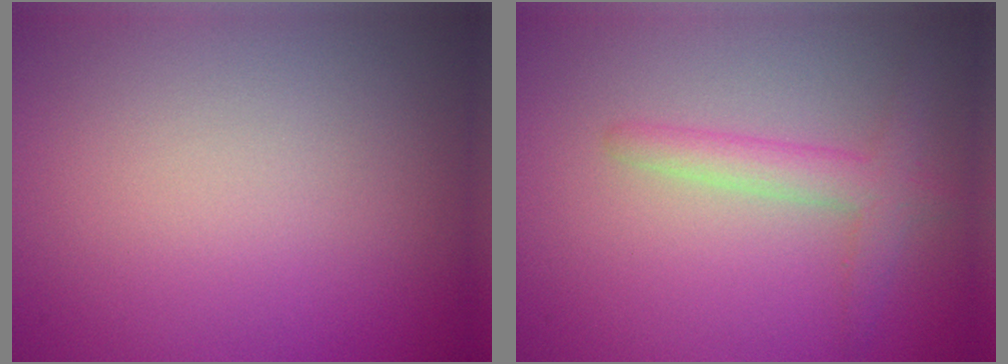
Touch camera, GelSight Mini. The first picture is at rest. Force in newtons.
{"total": 2.7, "press": 2.7, "slide": 0.2}